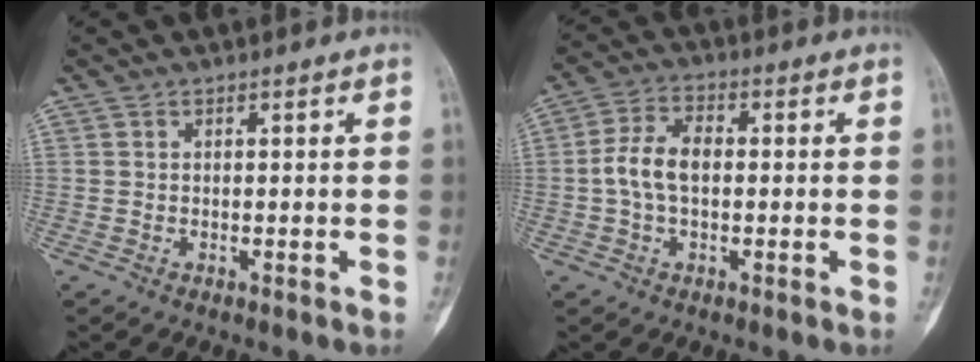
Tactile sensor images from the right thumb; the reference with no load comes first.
{"total": 7.2, "force": [-0.2, 4.3, 5.8], "torque": [-0.115, 0.021, -0.011]}